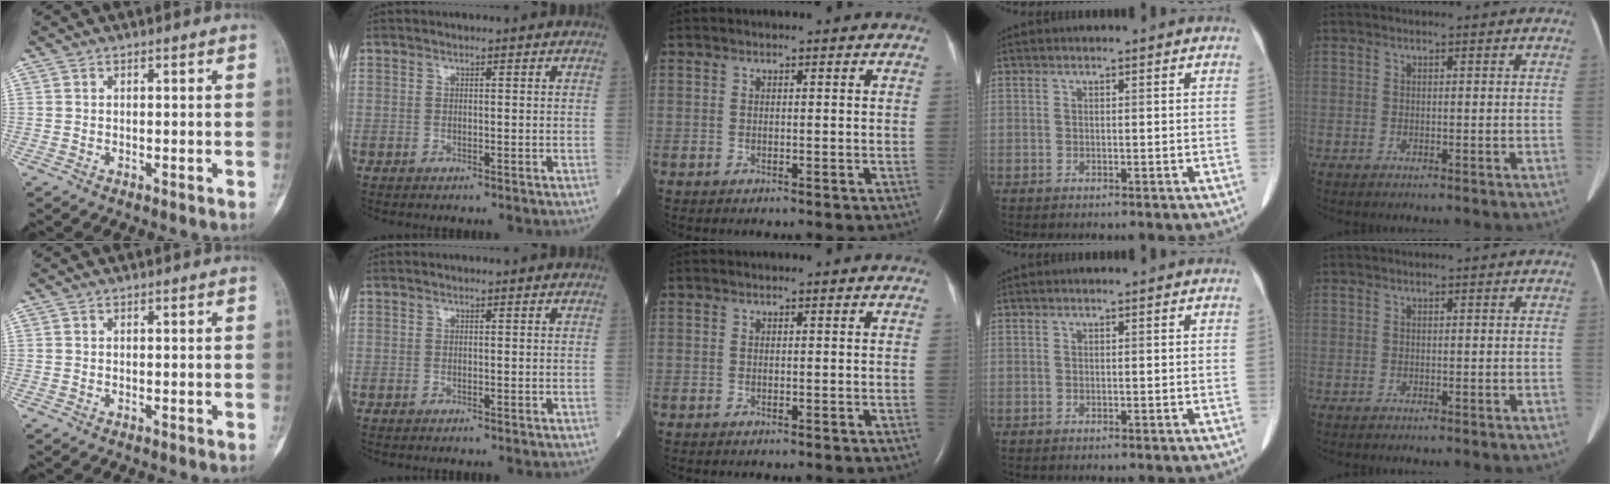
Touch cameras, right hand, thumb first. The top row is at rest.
{}